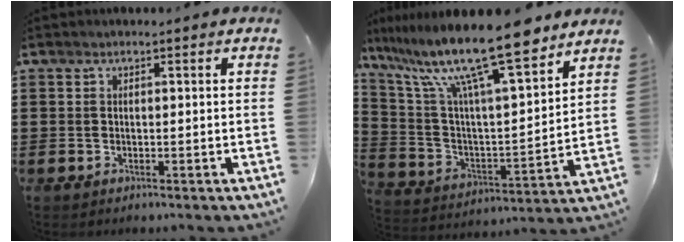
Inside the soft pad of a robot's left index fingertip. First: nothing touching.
{"total": 16.2, "force": [12.2, 1.8, 10.4], "torque": [-0.235, -0.068, 0.204]}